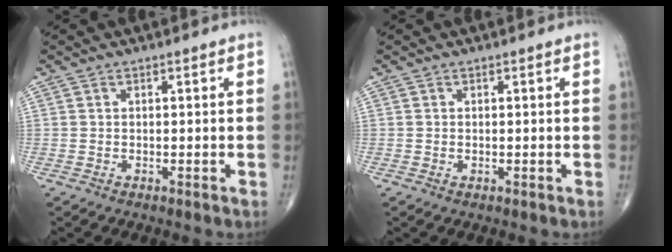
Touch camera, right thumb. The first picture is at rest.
{"total": 0.0}